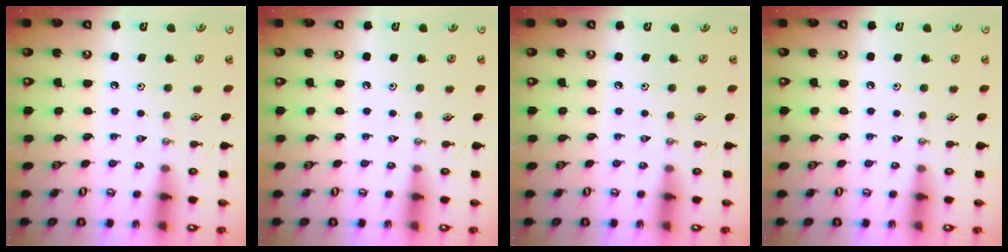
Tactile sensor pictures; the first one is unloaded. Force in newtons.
{"total": 0.0}
{"total": 0.0}
{"total": 0.0}